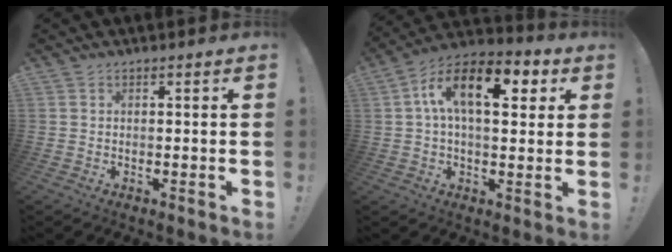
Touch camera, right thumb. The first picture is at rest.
{"total": 15.8, "force": [4.6, 8.0, 12.8], "torque": [-0.214, 0.002, 0.074]}